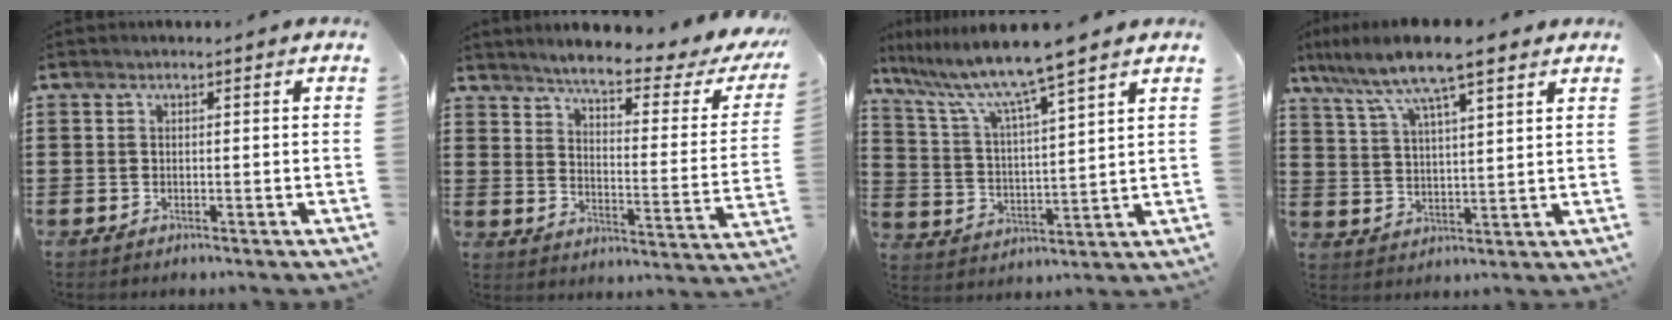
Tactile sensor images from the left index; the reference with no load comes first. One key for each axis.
{"total": 5.3, "fx": 4.3, "fy": -0.1, "fz": 3.1, "tx": -0.072, "ty": -0.036, "tz": 0.064}
{"total": 8.6, "fx": 7.4, "fy": -0.6, "fz": 4.4, "tx": -0.117, "ty": -0.042, "tz": 0.120}
{"total": 8.5, "fx": 6.6, "fy": 1.1, "fz": 5.3, "tx": -0.124, "ty": -0.018, "tz": 0.114}